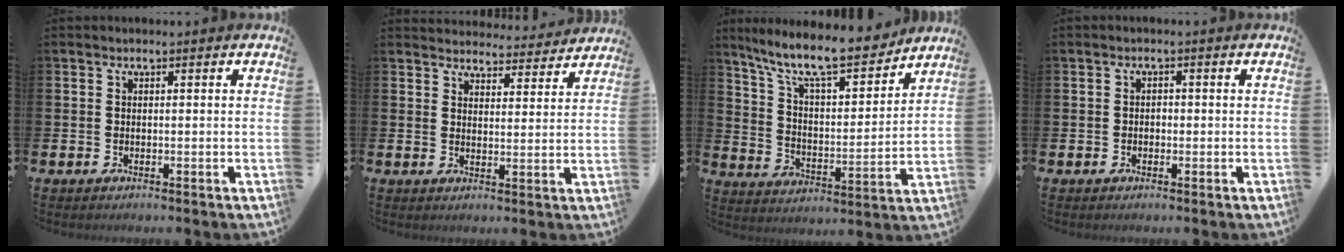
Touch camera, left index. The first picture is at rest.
{"total": 4.1, "force": [4.1, 0.8, -0.1], "torque": [0.003, -0.036, 0.068]}
{"total": 11.5, "force": [10.0, 2.4, 5.0], "torque": [-0.121, -0.068, 0.170]}
{"total": 1.0, "force": [-0.4, 0.8, 0.3], "torque": [-0.001, 0.002, -0.011]}